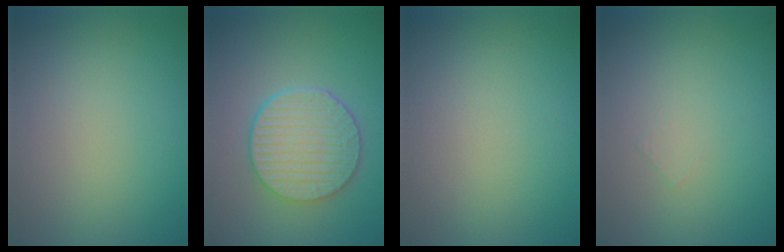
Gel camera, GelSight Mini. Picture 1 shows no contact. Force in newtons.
{"total": 6.0, "press": 4.5, "slide": 4.0}
{"total": 0.0}
{"total": 0.5, "press": 0.5, "slide": 0.1}